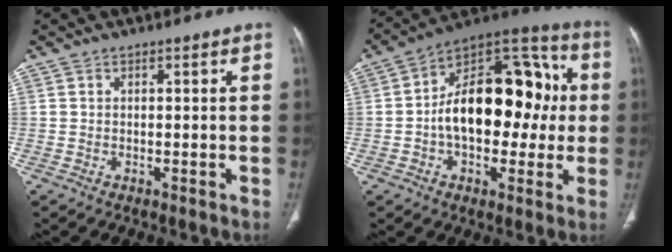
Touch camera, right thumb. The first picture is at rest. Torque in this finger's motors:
{"motor_torque": [1.52, 3.49, 1.85, -0.24, 0.17]}